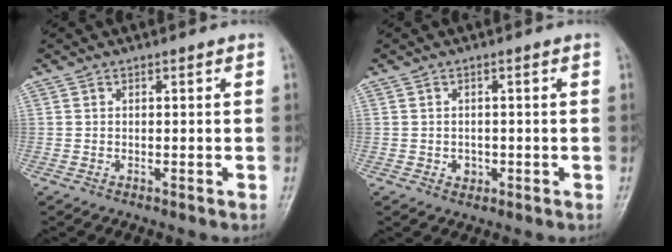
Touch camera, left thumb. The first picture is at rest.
{"total": 1.9, "force": [-0.5, 1.6, 0.8], "torque": [-0.004, 0.004, -0.004]}